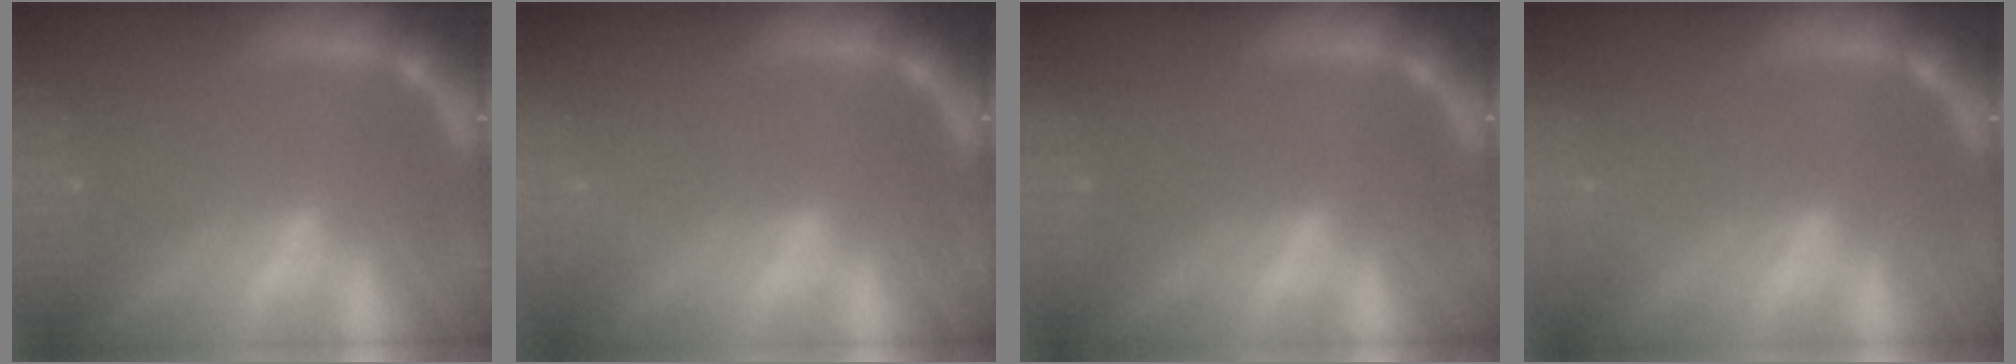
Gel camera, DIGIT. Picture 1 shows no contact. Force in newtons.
{"total": 1.9}
{"total": 0.0}
{"total": 1.4}